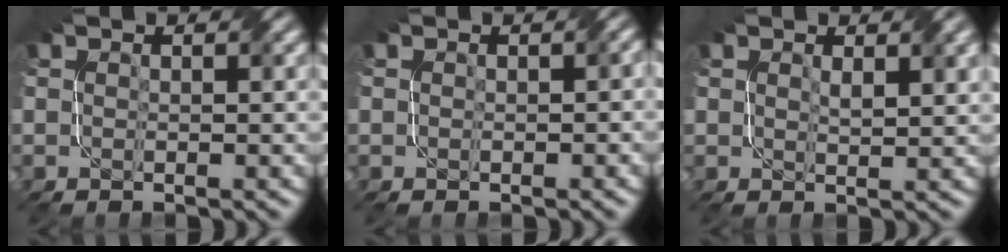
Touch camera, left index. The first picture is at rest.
{"total": 0.7, "force": [0.1, 0.4, 0.5], "torque": [-0.007, 0.002, 0.002]}
{"total": 1.6, "force": [0.9, 0.5, 1.2], "torque": [-0.020, -0.003, 0.020]}